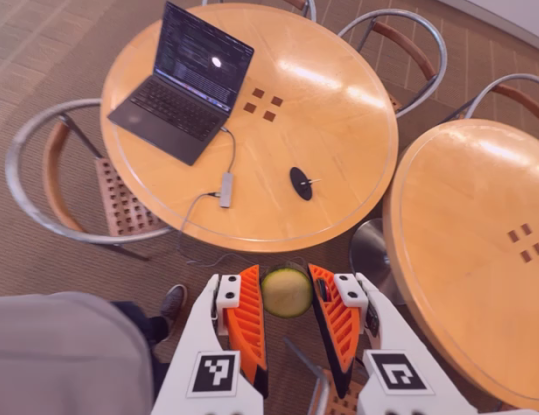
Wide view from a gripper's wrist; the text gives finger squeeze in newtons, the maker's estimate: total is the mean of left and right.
{"total": 7.8, "left": 7.5, "right": 8.1}